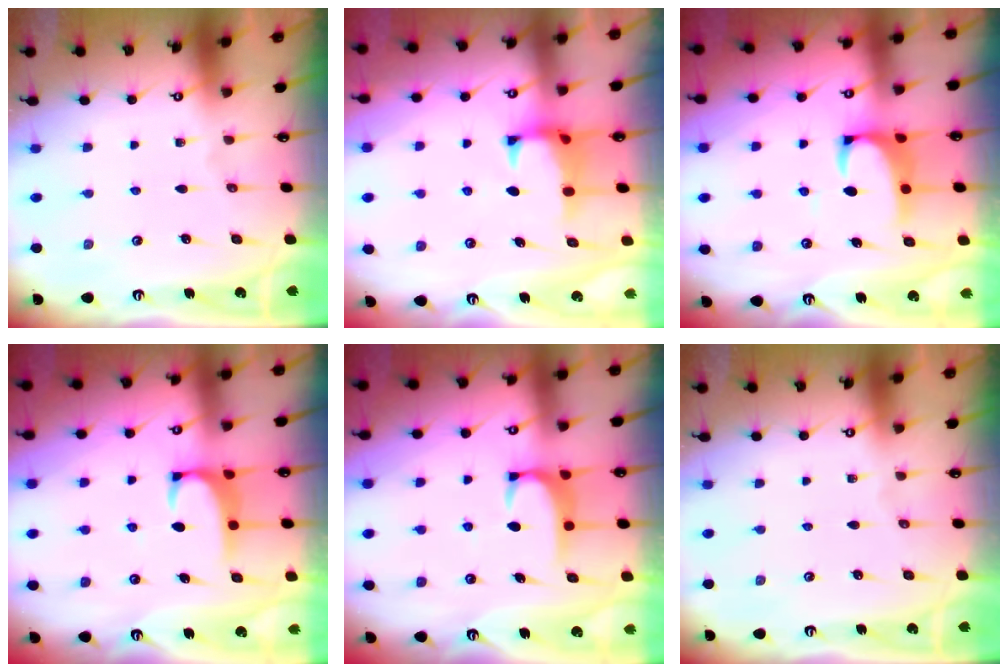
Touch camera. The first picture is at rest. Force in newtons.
{"total": 0.9, "press": 0.3, "slide": 0.8}
{"total": 2.2, "press": 2.0, "slide": 1.0}
{"total": 1.8, "press": 1.8, "slide": 0.4}
{"total": 2.0, "press": 2.0, "slide": 0.6}
{"total": 0.0}